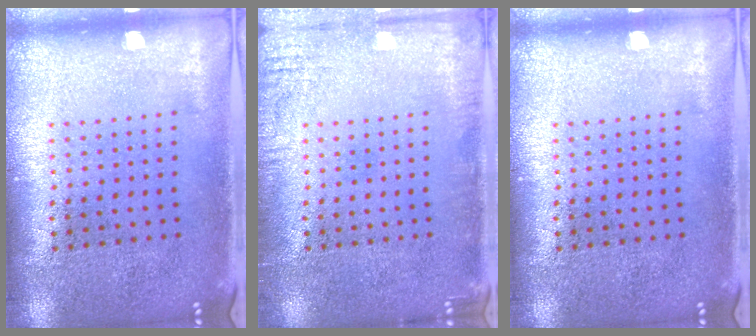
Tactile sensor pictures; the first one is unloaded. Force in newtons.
{"total": 1.8, "press": 1.8, "slide": 0.1}
{"total": 0.0}